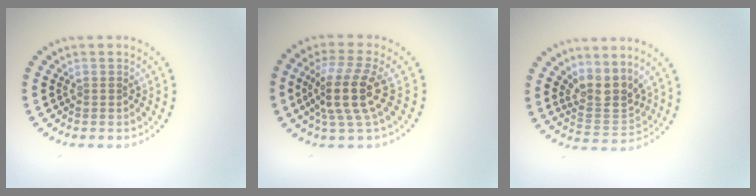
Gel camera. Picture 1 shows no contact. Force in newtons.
{"total": 4.3, "press": 3.3, "slide": 2.8}
{"total": 3.3, "press": 2.5, "slide": 2.1}